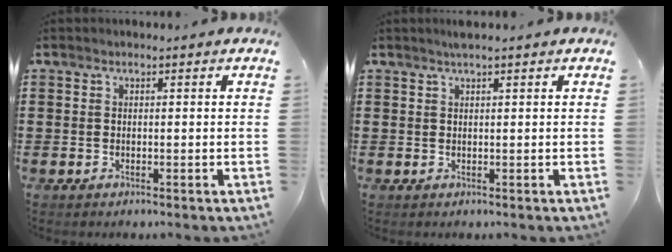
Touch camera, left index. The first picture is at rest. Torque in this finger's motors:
{"motor_torque": [0.67, -0.60, 0.18, 0.00]}